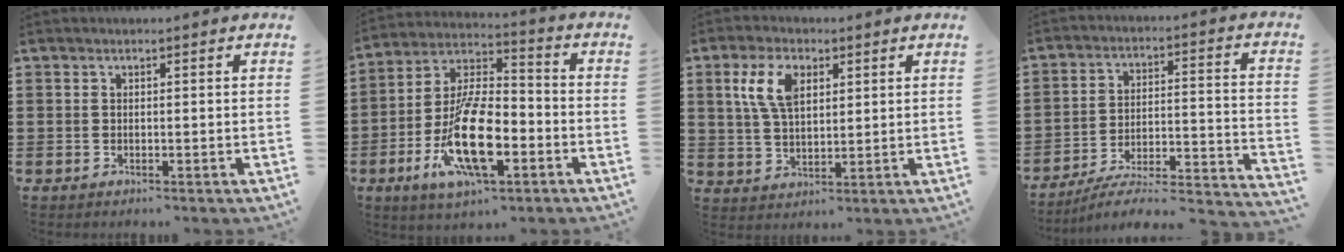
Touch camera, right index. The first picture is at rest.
{"total": 14.5, "force": [-5.6, 5.9, 11.9], "torque": [-0.256, 0.000, -0.106]}
{"total": 7.3, "force": [2.8, 3.9, 5.4], "torque": [-0.120, 0.014, 0.049]}
{"total": 4.6, "force": [-3.8, 0.7, 2.5], "torque": [-0.047, -0.018, -0.078]}